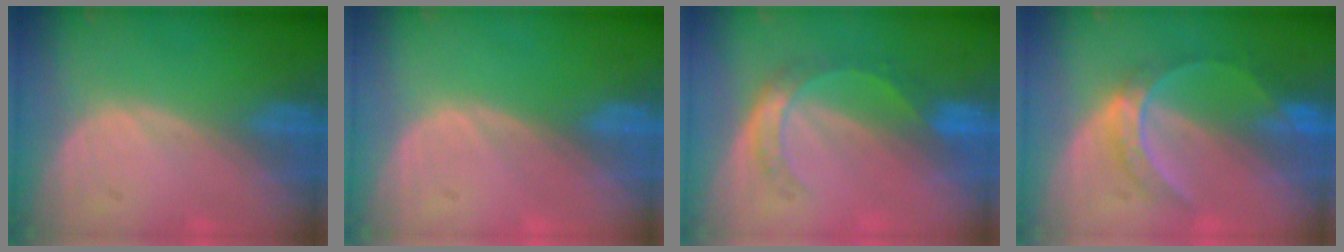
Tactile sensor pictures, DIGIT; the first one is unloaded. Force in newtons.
{"total": 0.0}
{"total": 5.4, "press": 4.7, "slide": 2.6}
{"total": 6.3, "press": 5.4, "slide": 3.2}